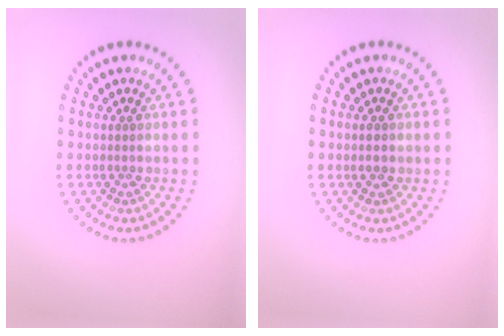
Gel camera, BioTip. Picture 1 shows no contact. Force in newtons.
{"total": 1.5, "press": 1.5, "slide": 0.1}